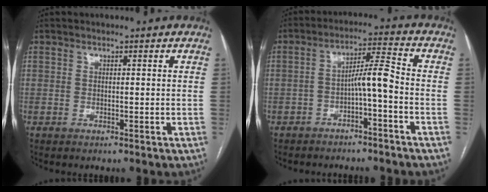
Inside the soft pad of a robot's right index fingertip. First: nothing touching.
{"total": 5.9, "force": [-2.2, 0.5, 5.4], "torque": [-0.094, 0.024, -0.035]}